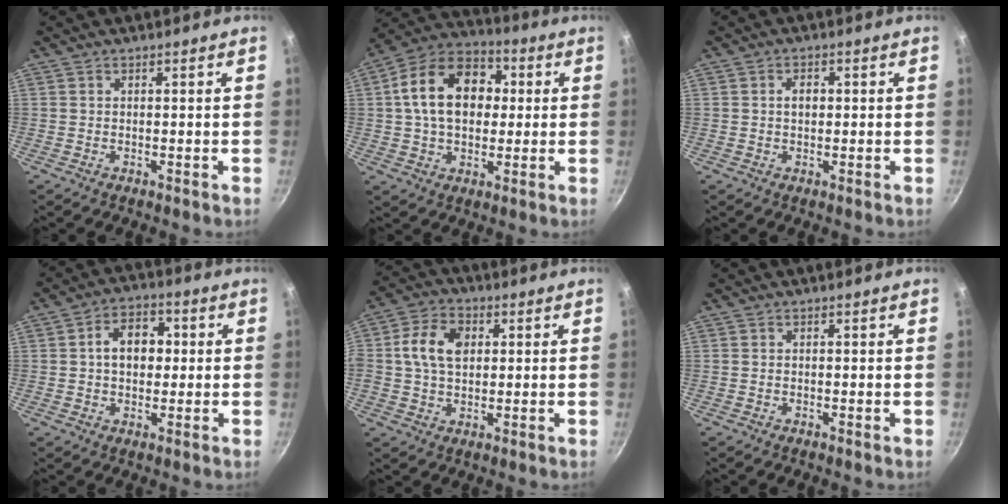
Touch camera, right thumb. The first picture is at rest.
{"total": 17.0, "force": [2.3, 12.0, 11.8], "torque": [-0.163, 0.027, 0.023]}
{"total": 2.5, "force": [0.3, 1.7, 1.8], "torque": [-0.017, 0.005, 0.003]}
{"total": 8.5, "force": [0.9, 6.1, 5.8], "torque": [-0.056, 0.016, 0.005]}
{"total": 9.5, "force": [1.7, 6.6, 6.6], "torque": [-0.110, 0.010, 0.020]}
{"total": 0.0}